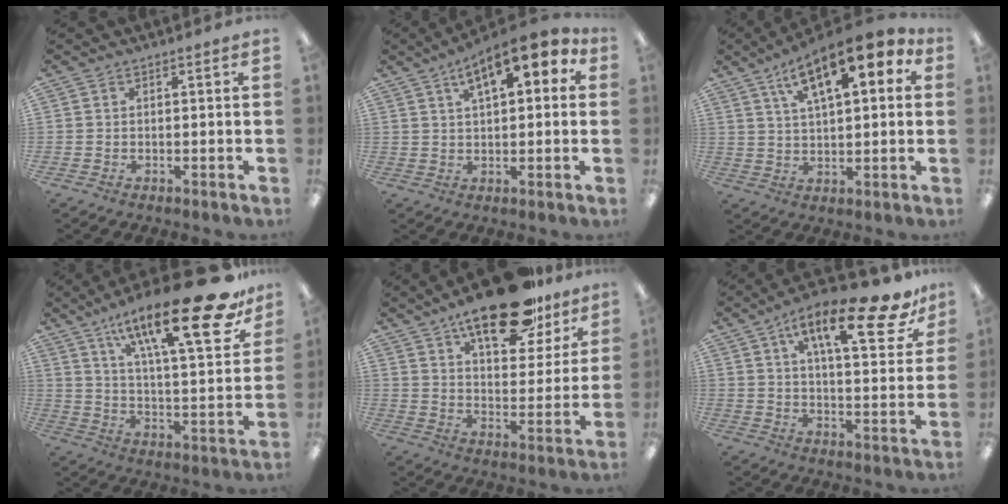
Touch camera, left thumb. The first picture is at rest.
{"total": 12.1, "force": [6.4, 4.9, 9.0], "torque": [-0.130, -0.020, 0.105]}
{"total": 15.4, "force": [8.3, 5.6, 11.7], "torque": [-0.184, -0.027, 0.136]}
{"total": 27.2, "force": [17.0, 7.6, 19.8], "torque": [-0.303, -0.104, 0.270]}
{"total": 21.9, "force": [15.6, 8.7, 12.7], "torque": [-0.181, -0.085, 0.259]}
{"total": 19.5, "force": [11.3, 6.5, 14.6], "torque": [-0.219, -0.054, 0.175]}